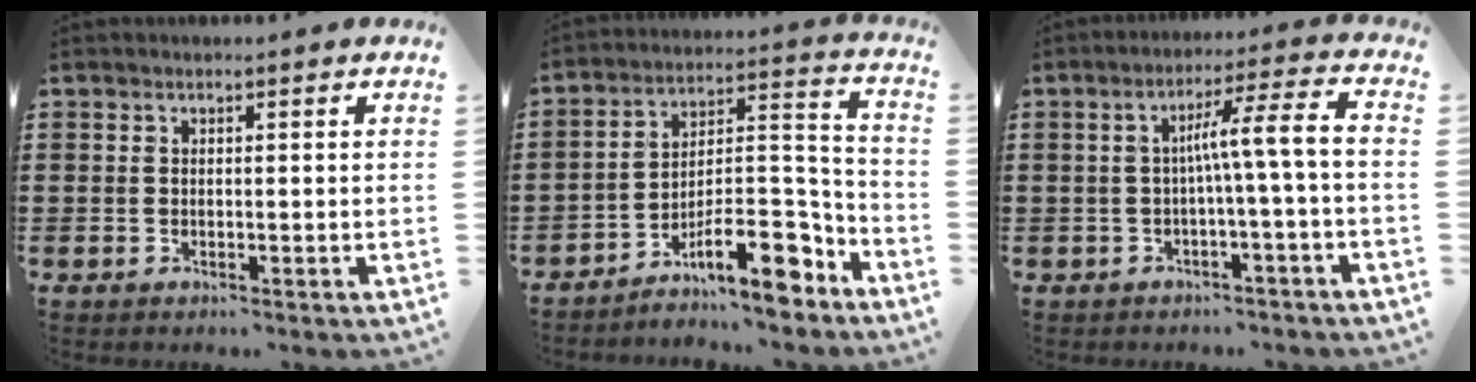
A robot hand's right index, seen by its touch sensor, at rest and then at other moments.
{"total": 11.5, "force": [-7.6, 3.5, 7.9], "torque": [-0.125, 0.011, -0.142]}
{"total": 7.0, "force": [-1.3, -0.3, 6.8], "torque": [-0.125, 0.003, -0.031]}